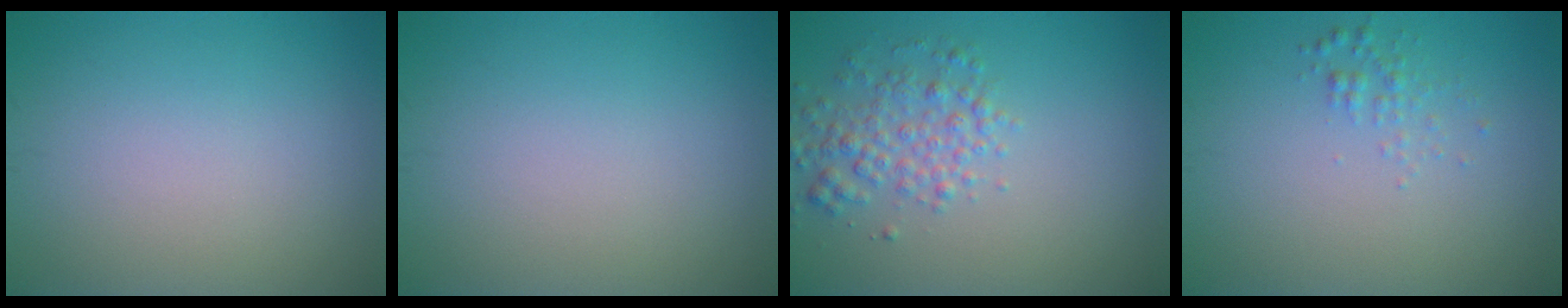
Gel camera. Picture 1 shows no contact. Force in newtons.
{"total": 0.0}
{"total": 3.1, "press": 3.1, "slide": 0.1}
{"total": 1.1, "press": 1.1, "slide": 0.0}